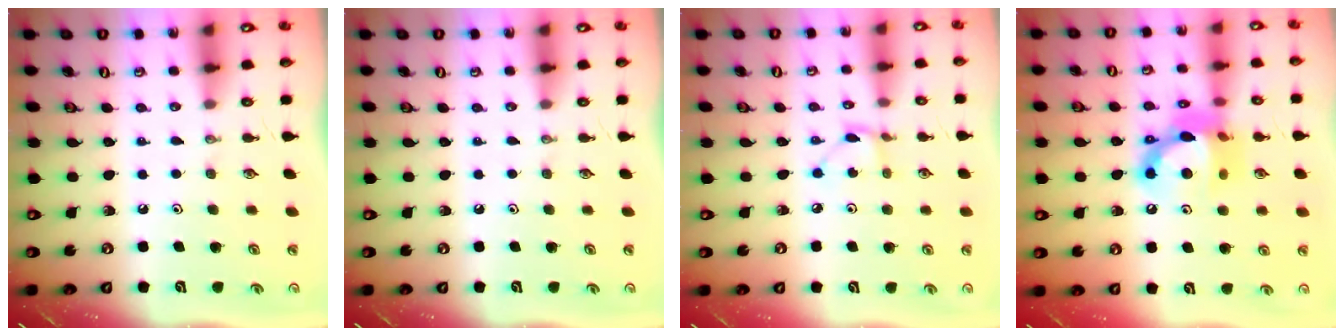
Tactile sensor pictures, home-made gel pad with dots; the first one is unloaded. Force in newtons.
{"total": 0.0}
{"total": 2.2, "press": 2.2, "slide": 0.1}
{"total": 14.7, "press": 14.7, "slide": 1.2}